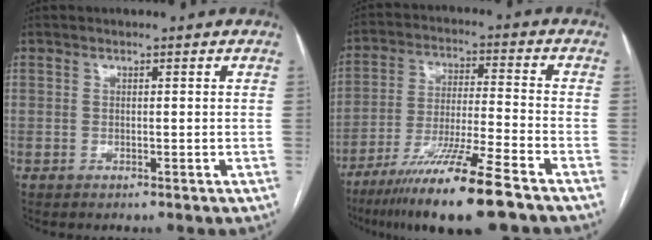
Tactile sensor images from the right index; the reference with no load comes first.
{"total": 14.5, "force": [-10.1, -0.3, 10.4], "torque": [-0.201, -0.041, -0.180]}